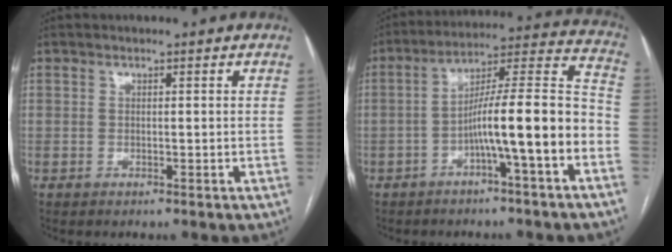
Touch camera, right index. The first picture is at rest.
{"total": 14.0, "force": [-5.0, 0.1, 13.1], "torque": [-0.199, 0.034, -0.079]}